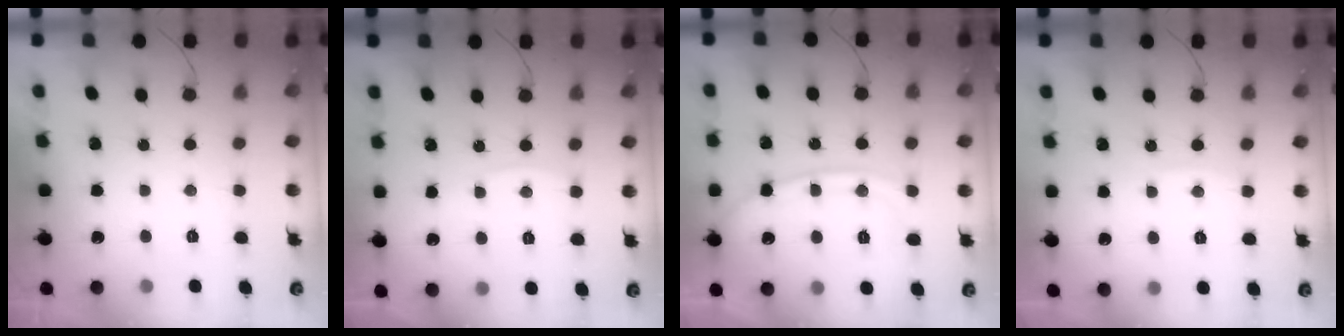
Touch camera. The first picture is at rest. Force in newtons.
{"total": 2.8, "press": 2.7, "slide": 0.4}
{"total": 10.8, "press": 10.7, "slide": 1.6}
{"total": 4.9, "press": 4.8, "slide": 0.7}